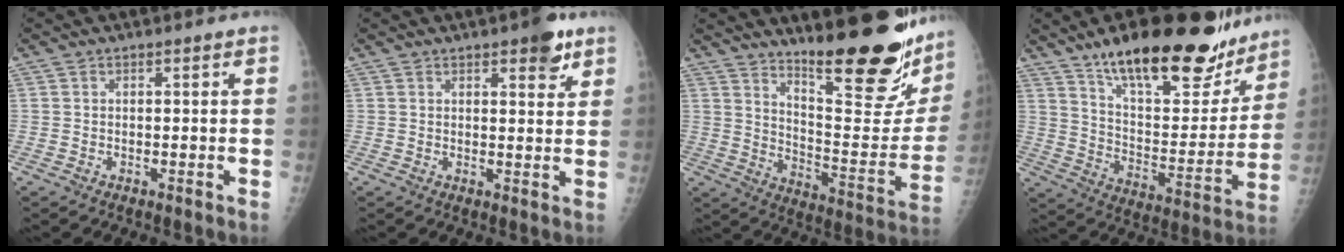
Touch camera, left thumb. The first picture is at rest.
{"total": 5.2, "force": [3.2, 1.9, 3.7], "torque": [-0.032, -0.014, 0.035]}
{"total": 25.4, "force": [18.8, 5.2, 16.2], "torque": [-0.206, -0.144, 0.270]}
{"total": 27.3, "force": [19.6, 9.5, 16.4], "torque": [-0.199, -0.087, 0.300]}